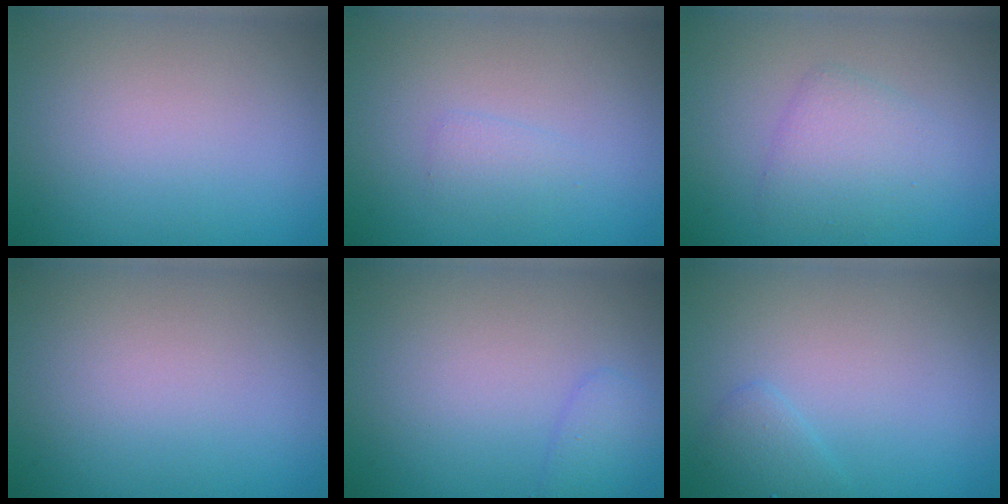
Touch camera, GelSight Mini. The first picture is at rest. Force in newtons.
{"total": 1.1, "press": 1.1, "slide": 0.0}
{"total": 2.8, "press": 2.8, "slide": 0.2}
{"total": 0.0}
{"total": 1.3, "press": 1.3, "slide": 0.1}
{"total": 1.3, "press": 1.3, "slide": 0.1}